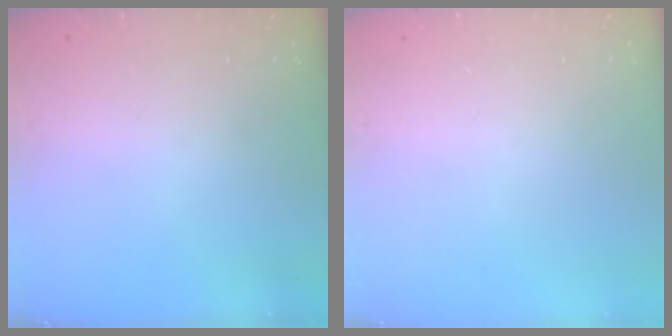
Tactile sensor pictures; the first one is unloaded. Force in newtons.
{"total": 0.0}